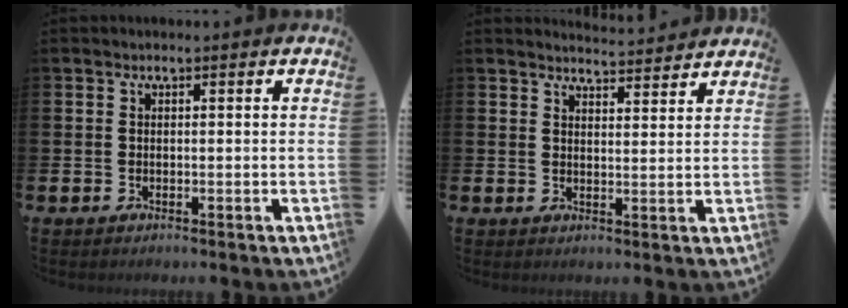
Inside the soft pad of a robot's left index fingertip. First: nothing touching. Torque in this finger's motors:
{"motor_torque": [0.00, -2.14, 0.00, 0.04]}